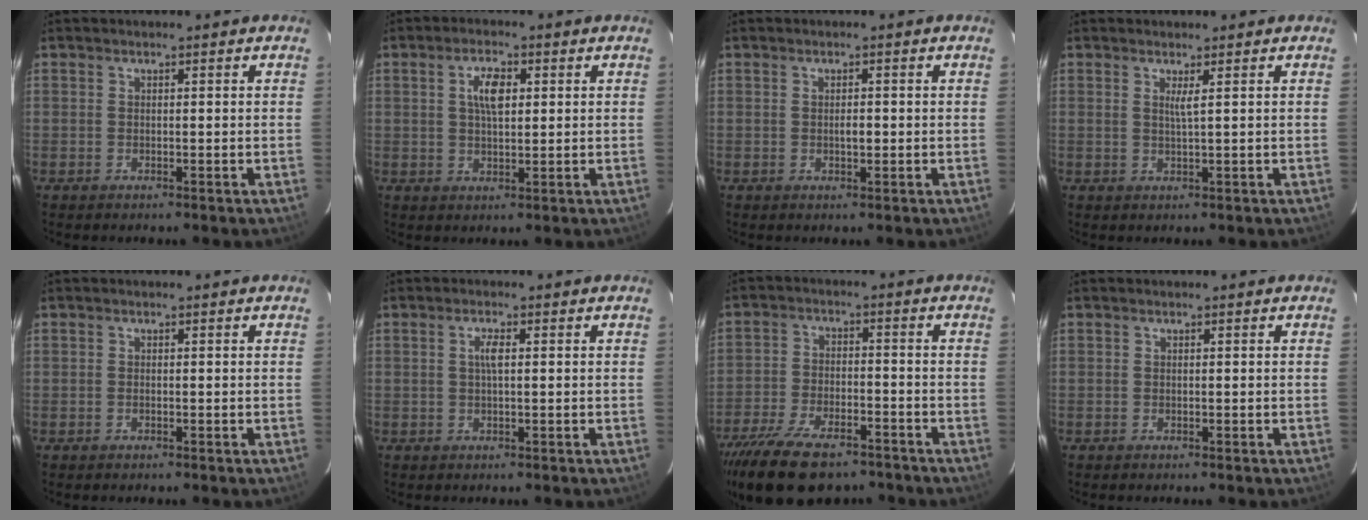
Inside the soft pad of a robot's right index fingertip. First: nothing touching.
{"total": 4.9, "force": [1.4, 2.2, 4.2], "torque": [-0.075, 0.008, 0.026]}
{"total": 1.5, "force": [-0.1, 0.7, 1.3], "torque": [-0.023, 0.002, -0.002]}
{"total": 1.6, "force": [0.7, -0.4, 1.3], "torque": [-0.022, -0.003, 0.014]}
{"total": 0.0}
{"total": 2.1, "force": [0.3, 0.4, 2.0], "torque": [-0.039, 0.003, 0.005]}
{"total": 17.2, "force": [-12.8, 7.1, 9.1], "torque": [-0.197, -0.027, -0.211]}
{"total": 0.0}